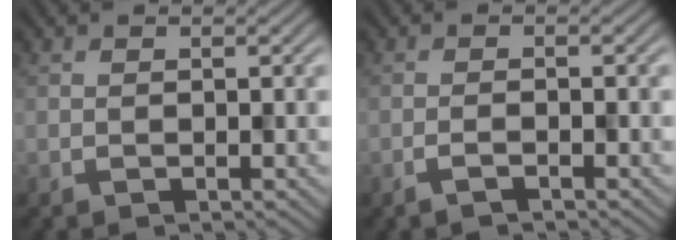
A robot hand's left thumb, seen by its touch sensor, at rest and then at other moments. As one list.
[{"total": 1.4, "force": [-1.2, 0.2, 0.8], "torque": [-0.006, 0.005, -0.023]}]